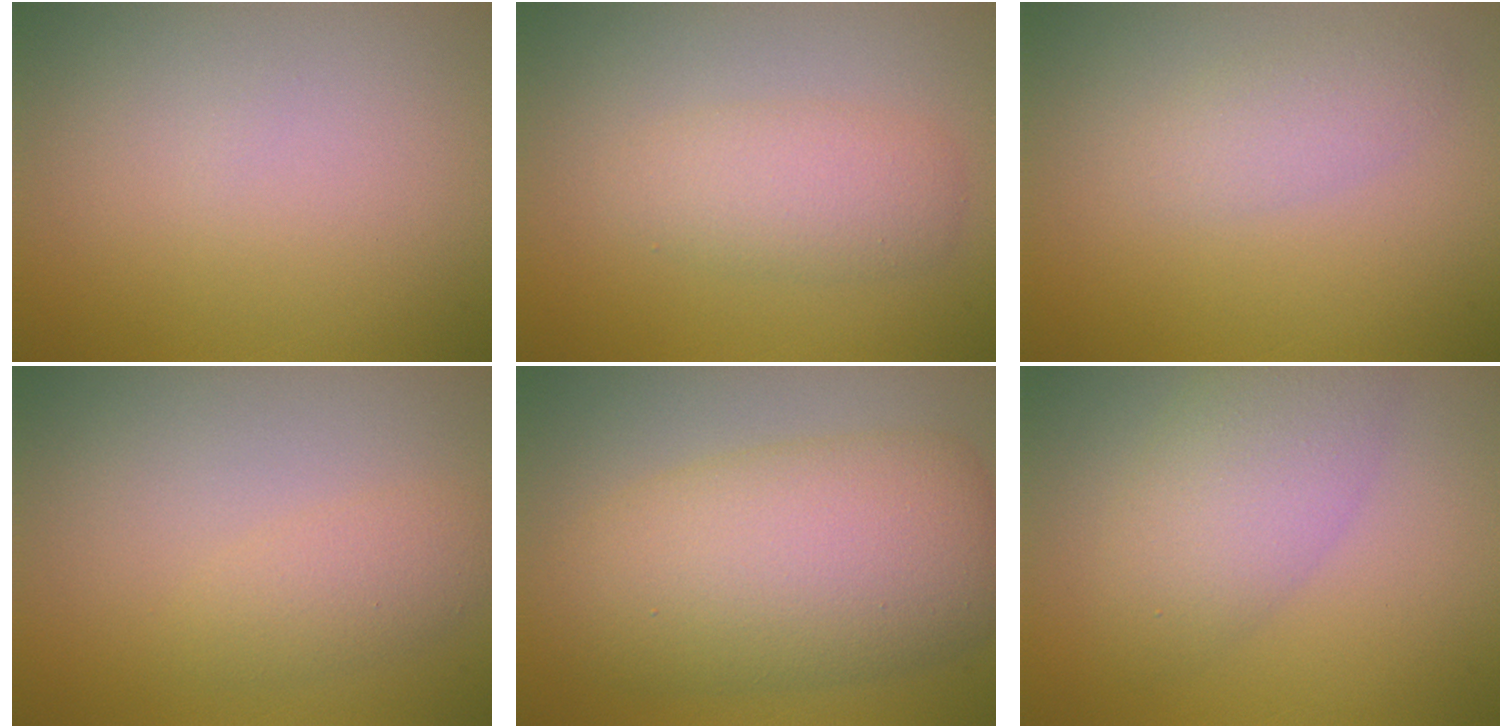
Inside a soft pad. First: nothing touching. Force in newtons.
{"total": 2.9, "press": 2.9, "slide": 0.1}
{"total": 1.9, "press": 1.9, "slide": 0.1}
{"total": 2.0, "press": 2.0, "slide": 0.1}
{"total": 9.7, "press": 9.7, "slide": 0.2}
{"total": 4.8, "press": 4.8, "slide": 0.2}